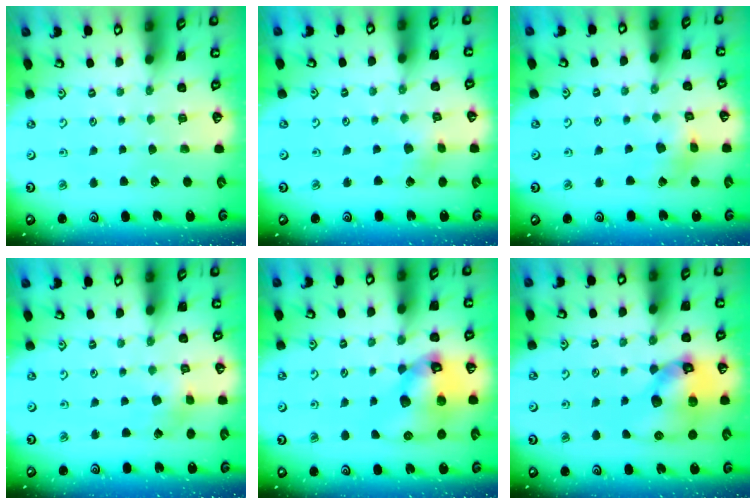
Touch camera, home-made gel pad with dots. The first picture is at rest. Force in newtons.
{"total": 2.0, "press": 2.0, "slide": 0.1}
{"total": 3.6, "press": 3.6, "slide": 0.4}
{"total": 2.3, "press": 2.2, "slide": 0.4}
{"total": 13.2, "press": 13.1, "slide": 1.8}
{"total": 15.5, "press": 15.3, "slide": 2.2}